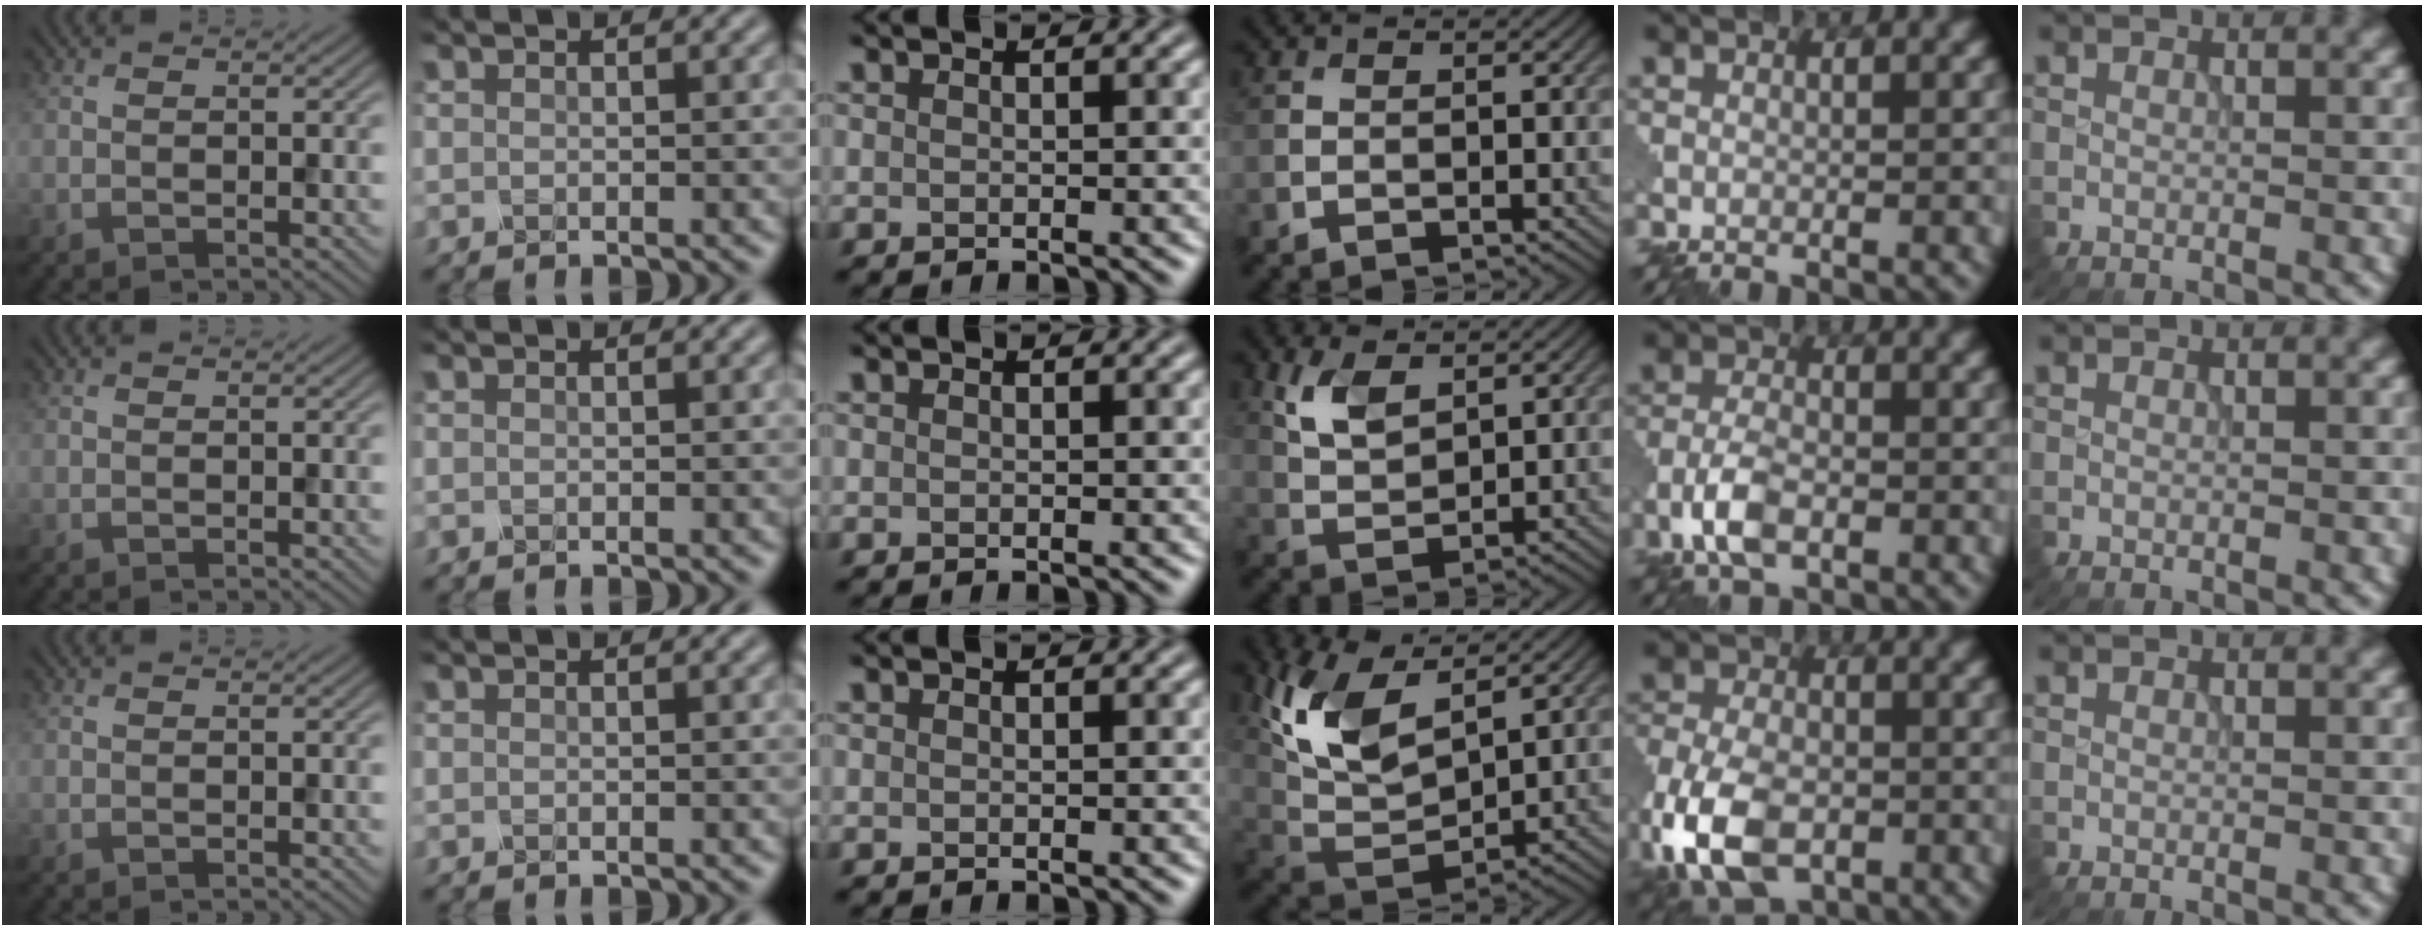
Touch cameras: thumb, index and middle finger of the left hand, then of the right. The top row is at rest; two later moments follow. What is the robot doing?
{"motion": "squeeze", "object": "clothespin"}